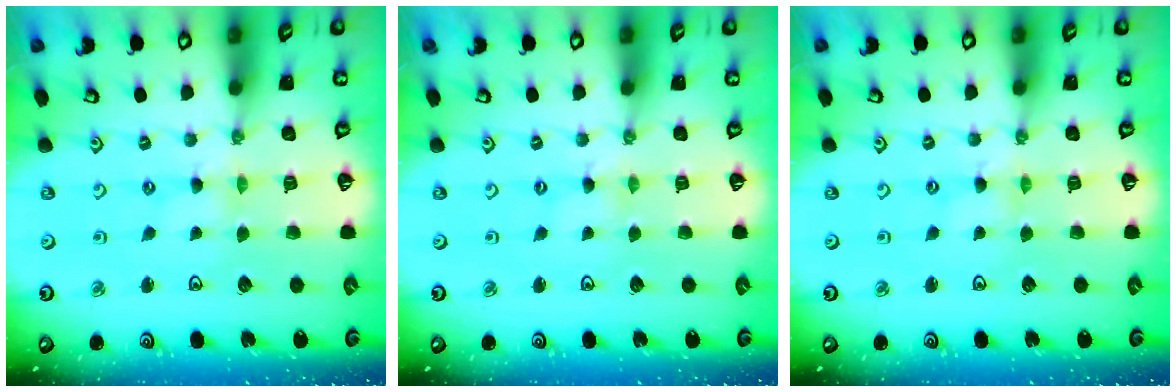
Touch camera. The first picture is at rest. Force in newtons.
{"total": 0.0}
{"total": 1.4, "press": 1.4, "slide": 0.2}